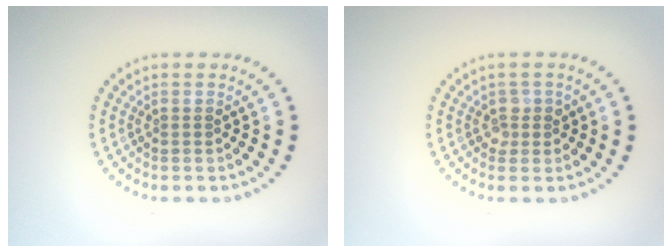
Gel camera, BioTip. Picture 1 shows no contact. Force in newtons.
{"total": 1.4, "press": 1.2, "slide": 0.7}